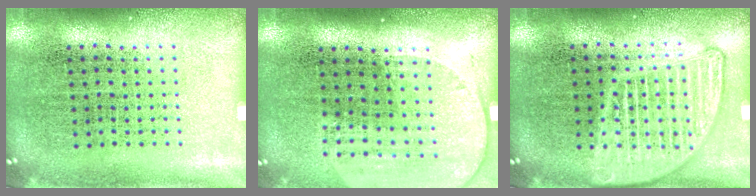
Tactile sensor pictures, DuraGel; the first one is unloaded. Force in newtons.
{"total": 1.7, "press": 1.5, "slide": 0.7}
{"total": 2.3, "press": 2.3, "slide": 0.2}